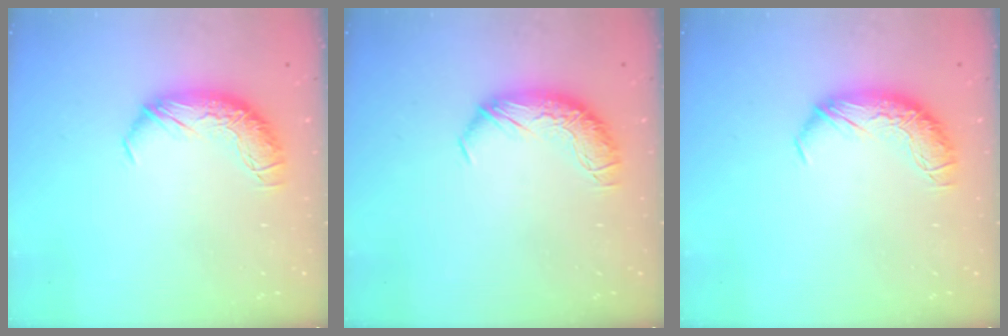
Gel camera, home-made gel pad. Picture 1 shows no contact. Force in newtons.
{"total": 0.0}
{"total": 0.0}